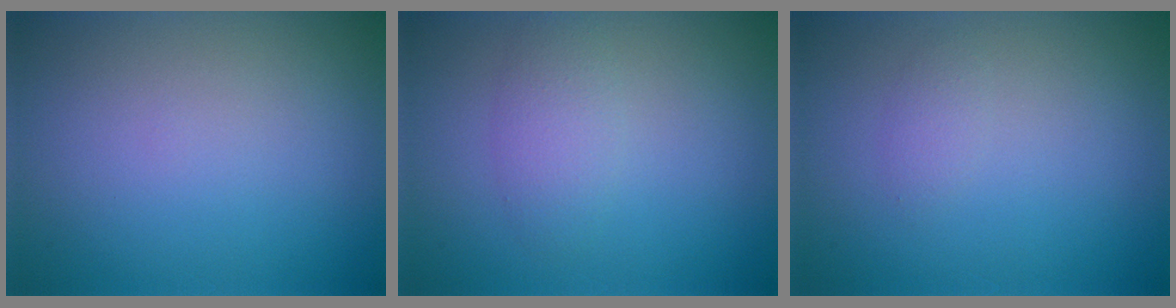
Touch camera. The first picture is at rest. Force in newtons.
{"total": 2.1, "press": 2.1, "slide": 0.1}
{"total": 0.8, "press": 0.8, "slide": 0.0}